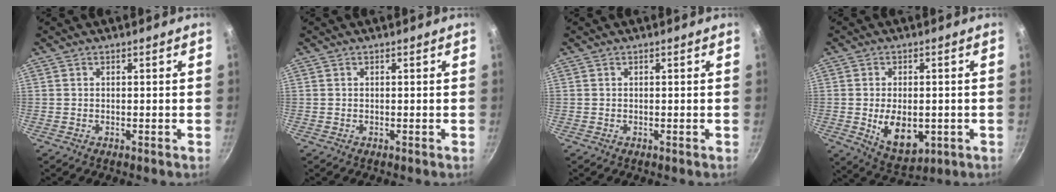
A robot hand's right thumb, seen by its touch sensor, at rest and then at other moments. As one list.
[{"total": 0.0}, {"total": 0.0}, {"total": 9.7, "force": [-1.5, 6.0, 7.5], "torque": [-0.101, -0.009, -0.006]}]